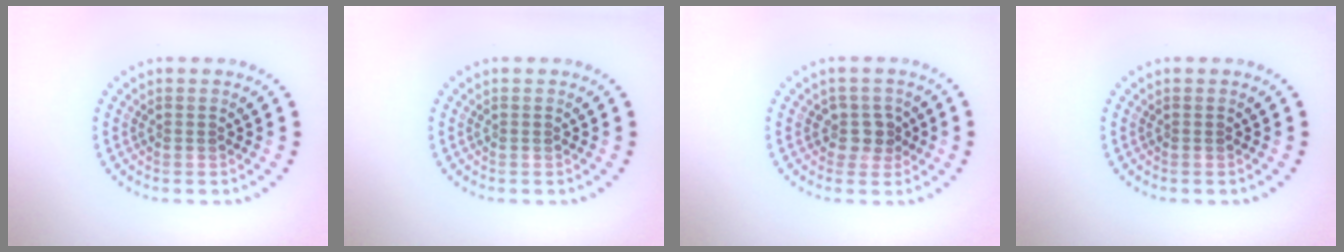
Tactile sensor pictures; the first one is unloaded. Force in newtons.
{"total": 0.0}
{"total": 2.1, "press": 1.7, "slide": 1.2}
{"total": 0.0}